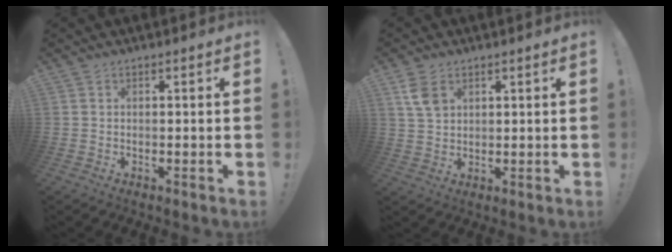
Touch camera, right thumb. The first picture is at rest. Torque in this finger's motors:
{"motor_torque": [-0.02, 0.06, -0.01, 0.19, 0.02]}